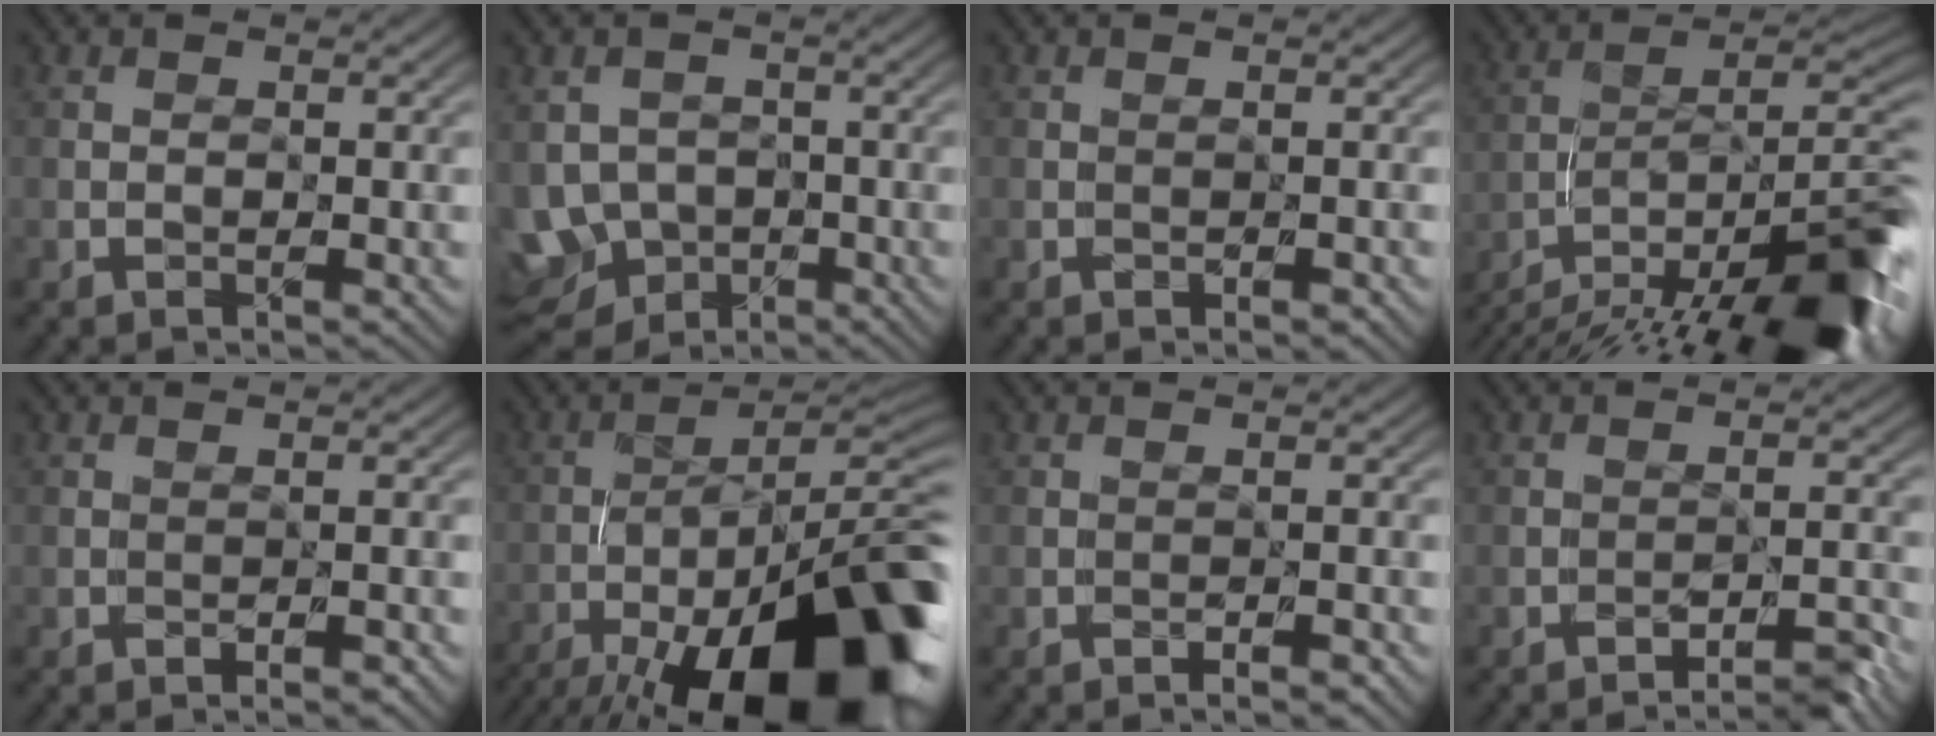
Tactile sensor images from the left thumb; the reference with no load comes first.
{"total": 6.7, "force": [-3.5, 5.4, 1.9], "torque": [-0.048, -0.016, -0.056]}
{"total": 0.5, "force": [-0.4, 0.1, 0.3], "torque": [-0.005, 0.001, -0.006]}
{"total": 16.5, "force": [-11.9, 5.1, 10.1], "torque": [-0.151, -0.020, -0.180]}
{"total": 1.2, "force": [-1.0, 0.0, 0.7], "torque": [-0.011, 0.002, -0.015]}
{"total": 21.4, "force": [-12.8, 7.4, 15.4], "torque": [-0.195, -0.031, -0.189]}
{"total": 1.7, "force": [-1.4, -0.2, 0.9], "torque": [-0.019, 0.003, -0.021]}
{"total": 3.8, "force": [-3.4, -0.1, 1.6], "torque": [-0.019, 0.013, -0.052]}